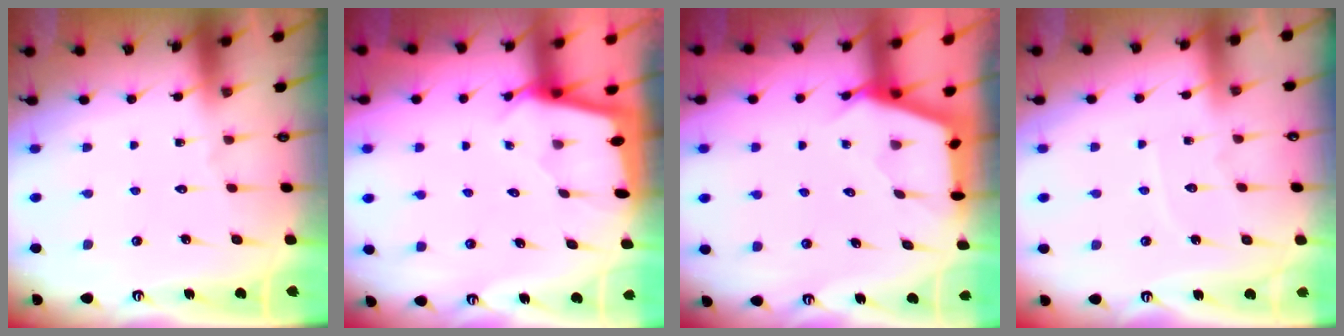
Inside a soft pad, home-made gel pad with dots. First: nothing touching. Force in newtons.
{"total": 1.7, "press": 1.7, "slide": 0.2}
{"total": 2.7, "press": 2.7, "slide": 0.4}
{"total": 4.0, "press": 3.9, "slide": 0.4}